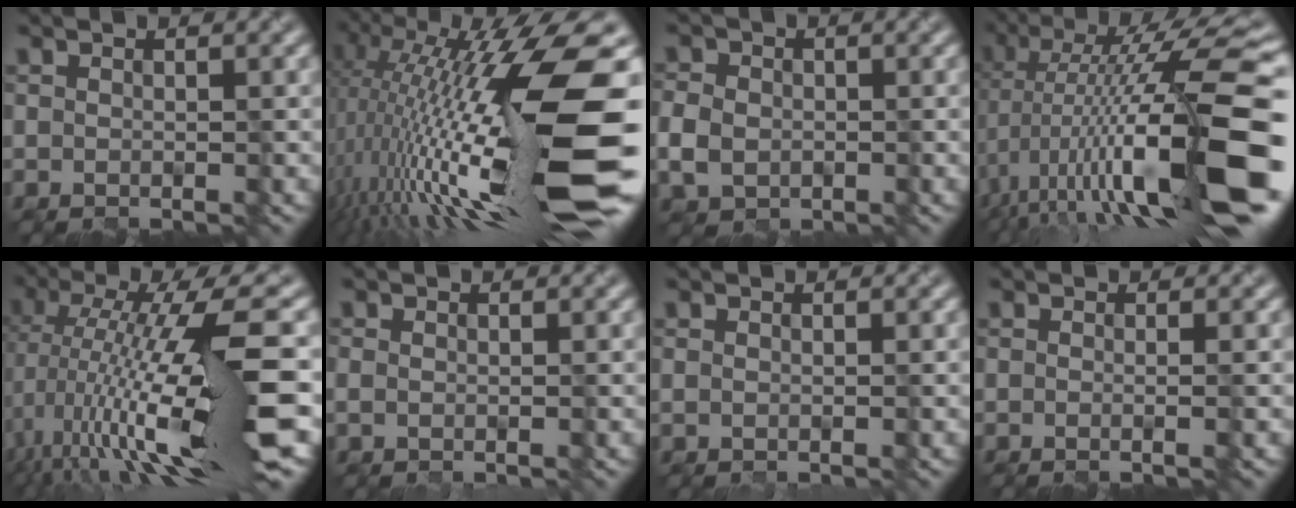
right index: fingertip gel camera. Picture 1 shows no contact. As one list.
[{"total": 18.7, "force": [-0.7, 3.9, 18.3], "torque": [-0.318, 0.012, -0.018]}, {"total": 3.5, "force": [-0.8, 3.0, 1.7], "torque": [-0.040, -0.004, -0.012]}, {"total": 17.2, "force": [-2.7, 4.7, 16.3], "torque": [-0.265, 0.028, -0.054]}, {"total": 14.0, "force": [-2.3, 3.1, 13.5], "torque": [-0.243, 0.004, -0.030]}, {"total": 0.7, "force": [-0.1, 0.6, 0.4], "torque": [-0.008, -0.003, 0.000]}, {"total": 0.0}, {"total": 1.6, "force": [-0.1, 0.8, 1.4], "torque": [-0.001, -0.003, -0.018]}]